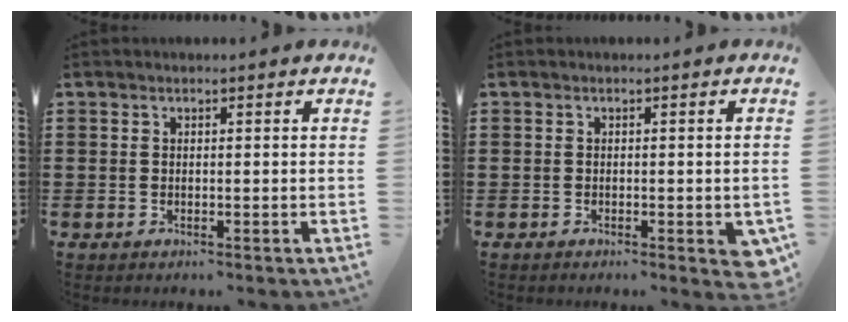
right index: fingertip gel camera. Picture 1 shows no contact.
{"total": 1.3, "force": [-0.7, 0.7, 0.8], "torque": [-0.015, -0.001, -0.013]}